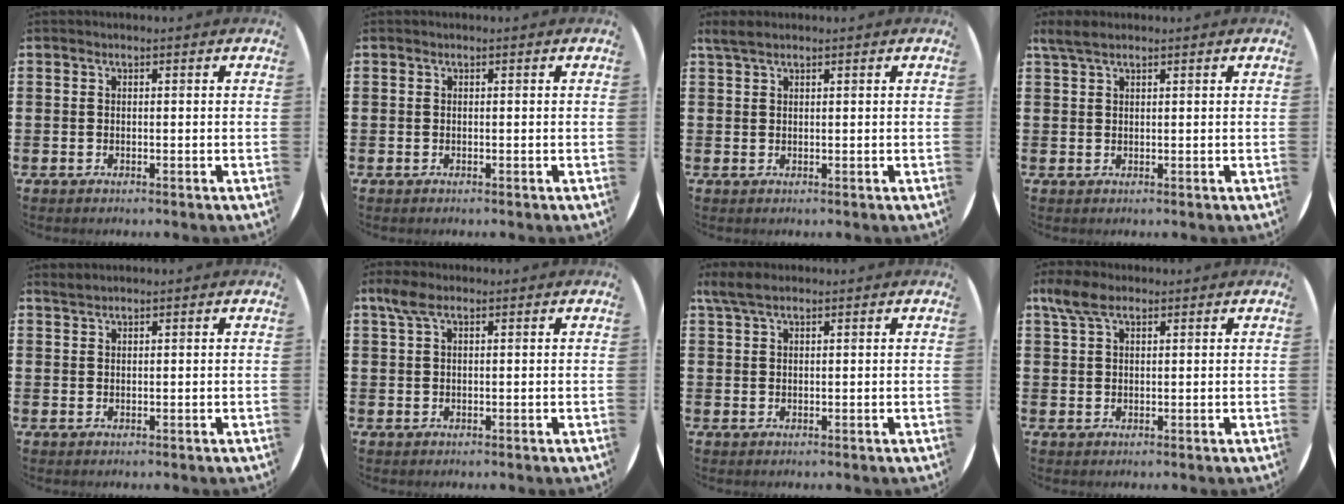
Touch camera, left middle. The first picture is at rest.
{"total": 0.0}
{"total": 1.6, "force": [1.3, 0.4, 0.7], "torque": [-0.016, 0.004, 0.025]}
{"total": 2.1, "force": [1.7, 0.7, 1.1], "torque": [-0.025, 0.005, 0.030]}
{"total": 0.9, "force": [0.9, -0.1, -0.1], "torque": [0.001, 0.000, 0.017]}
{"total": 2.4, "force": [1.3, 1.0, 1.7], "torque": [-0.037, 0.008, 0.022]}
{"total": 2.7, "force": [1.9, 1.0, 1.7], "torque": [-0.037, 0.006, 0.035]}
{"total": 3.9, "force": [2.4, 1.9, 2.4], "torque": [-0.044, 0.006, 0.042]}